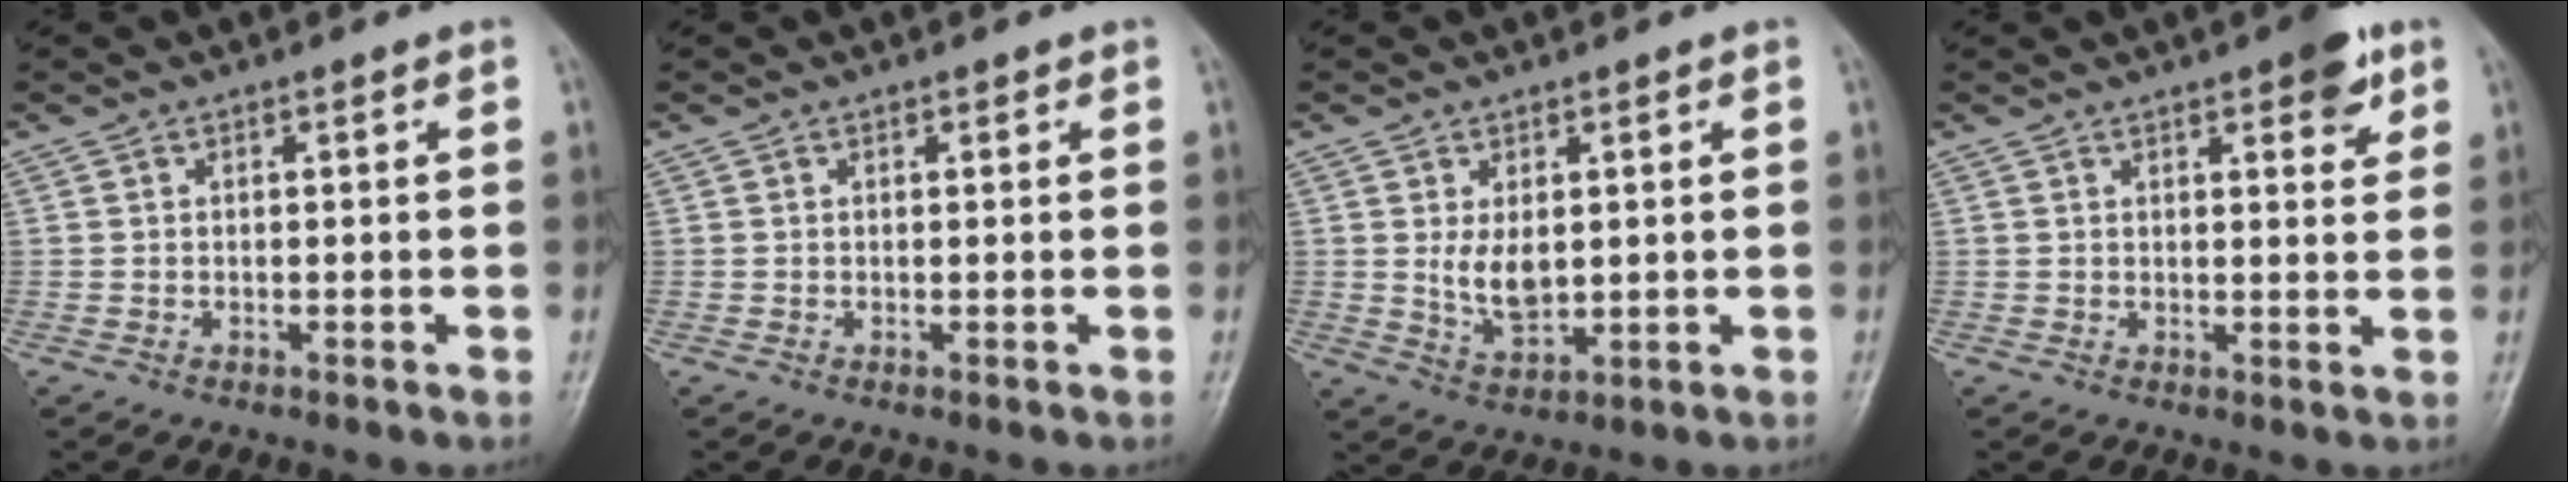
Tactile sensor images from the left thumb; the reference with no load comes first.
{"total": 0.7, "force": [0.4, 0.4, 0.4], "torque": [0.000, -0.001, 0.003]}
{"total": 5.7, "force": [0.9, 3.3, 4.5], "torque": [-0.069, -0.015, 0.025]}
{"total": 5.8, "force": [3.2, 2.1, 4.3], "torque": [-0.040, -0.012, 0.035]}